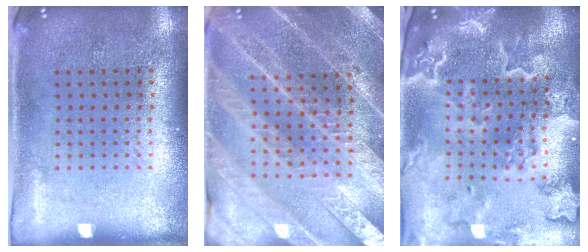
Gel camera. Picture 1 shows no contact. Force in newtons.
{"total": 4.1, "press": 3.8, "slide": 1.7}
{"total": 4.0, "press": 3.4, "slide": 2.1}